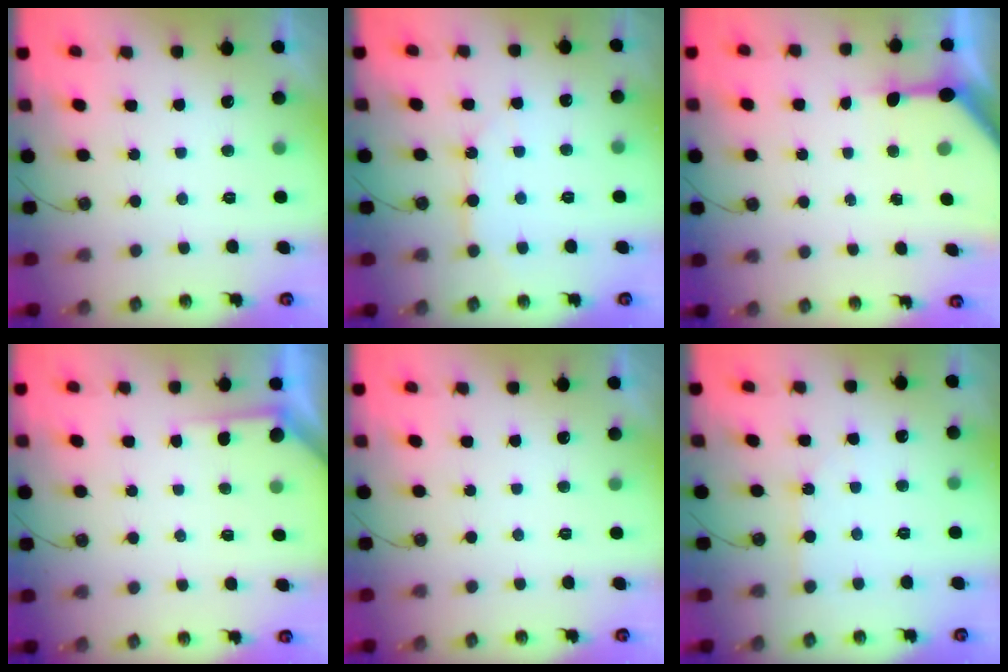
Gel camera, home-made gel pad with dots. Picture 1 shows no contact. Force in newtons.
{"total": 7.4, "press": 7.4, "slide": 0.6}
{"total": 6.6, "press": 6.6, "slide": 0.6}
{"total": 2.5, "press": 2.4, "slide": 0.4}
{"total": 0.7, "press": 0.4, "slide": 0.7}
{"total": 3.9, "press": 3.9, "slide": 0.5}